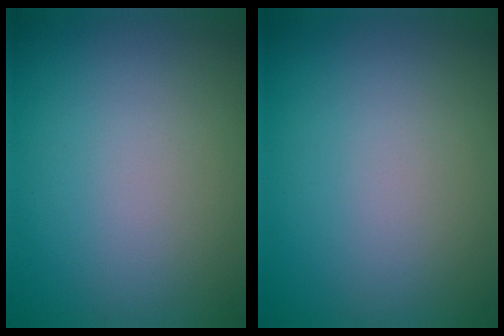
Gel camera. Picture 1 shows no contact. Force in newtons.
{"total": 0.0}